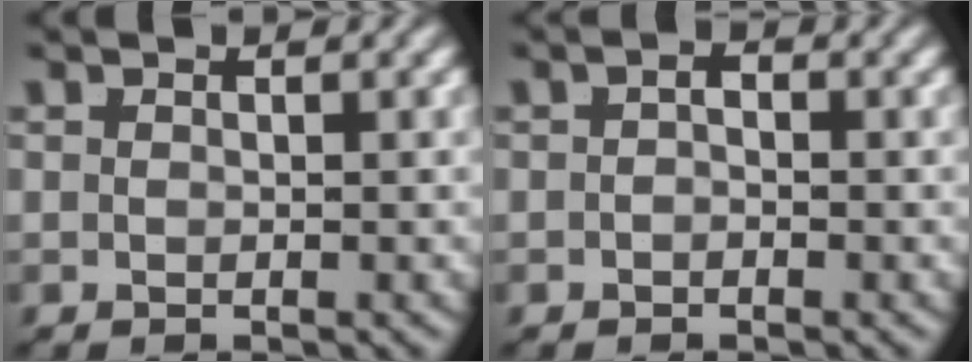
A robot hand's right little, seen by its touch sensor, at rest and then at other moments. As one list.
[{"total": 0.7, "force": [-0.4, 0.1, 0.5], "torque": [0.000, -0.002, -0.005]}]